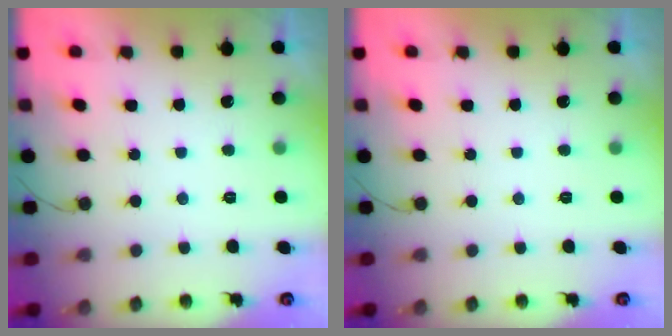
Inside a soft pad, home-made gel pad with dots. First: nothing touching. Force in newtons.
{"total": 0.0}